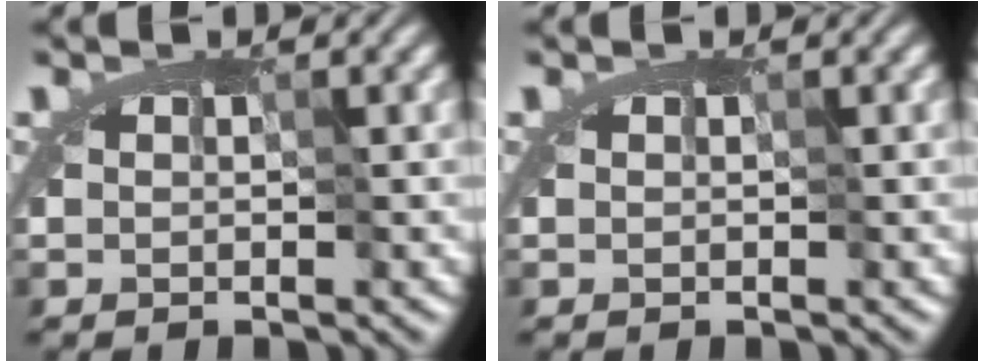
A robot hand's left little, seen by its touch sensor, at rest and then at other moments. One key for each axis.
{"total": 0.0}